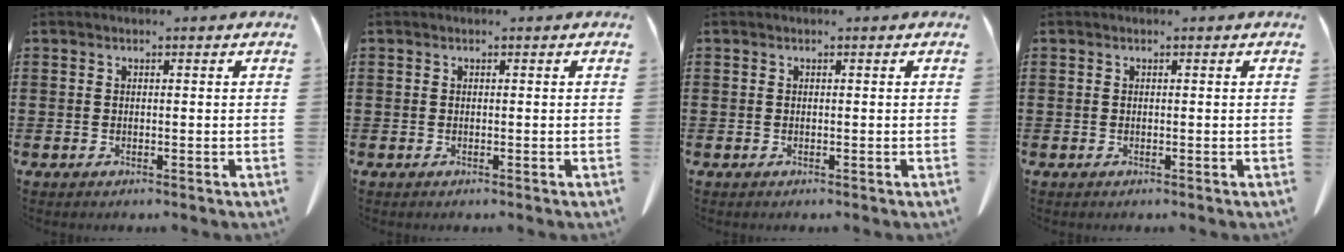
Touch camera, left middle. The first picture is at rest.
{"total": 0.0}
{"total": 0.0}
{"total": 0.0}